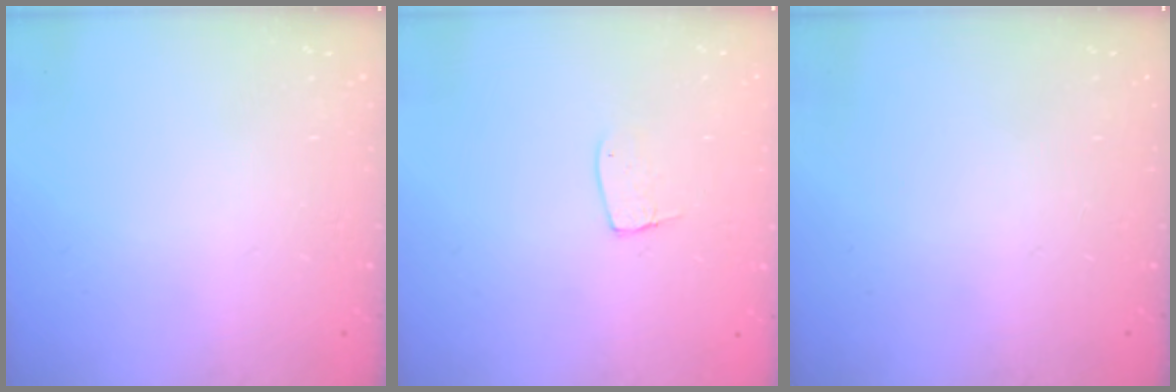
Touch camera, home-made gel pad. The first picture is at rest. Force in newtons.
{"total": 5.2, "press": 5.2, "slide": 0.3}
{"total": 0.0}